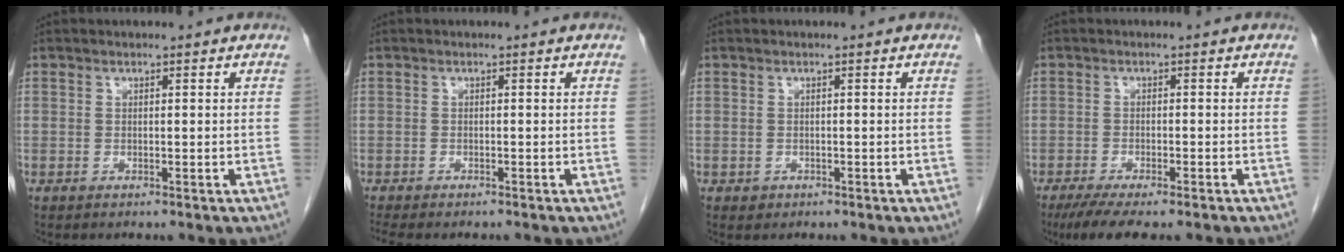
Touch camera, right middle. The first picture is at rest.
{"total": 4.9, "force": [-4.3, 1.1, 2.1], "torque": [-0.028, -0.009, -0.061]}
{"total": 0.8, "force": [-0.4, 0.7, 0.1], "torque": [-0.006, 0.002, -0.002]}
{"total": 7.8, "force": [-6.2, 1.4, 4.5], "torque": [-0.065, -0.014, -0.094]}